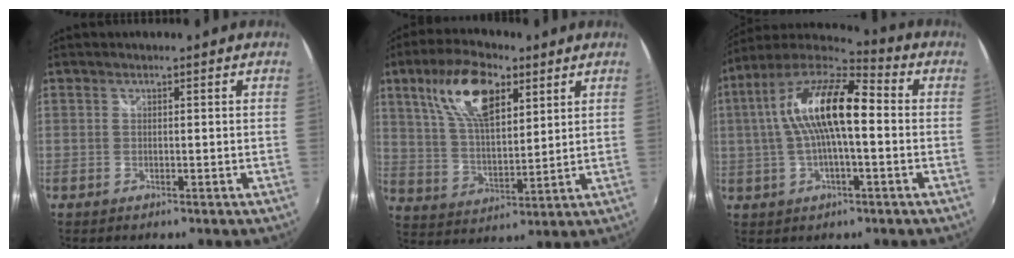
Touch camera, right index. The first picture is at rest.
{"total": 14.4, "force": [7.4, 6.2, 10.7], "torque": [-0.201, 0.020, 0.140]}
{"total": 16.5, "force": [1.2, 5.3, 15.5], "torque": [-0.281, 0.018, 0.009]}